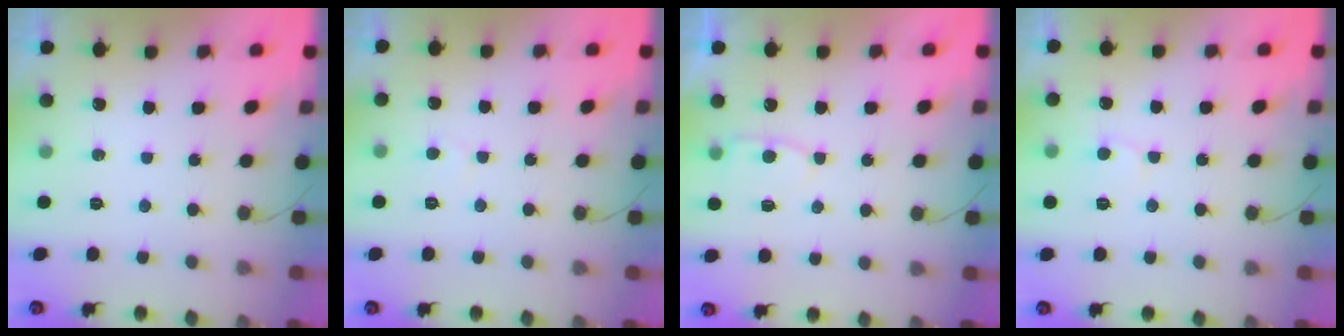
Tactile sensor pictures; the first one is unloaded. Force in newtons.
{"total": 2.7, "press": 2.7, "slide": 0.2}
{"total": 4.3, "press": 4.3, "slide": 0.6}
{"total": 6.0, "press": 6.0, "slide": 0.5}